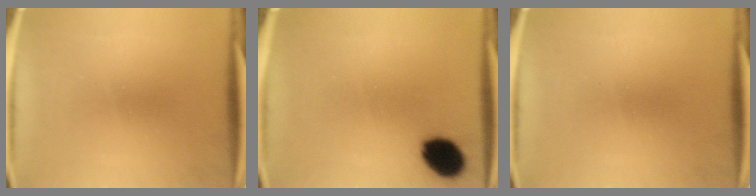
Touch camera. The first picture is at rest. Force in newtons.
{"total": 9.4}
{"total": 0.0}